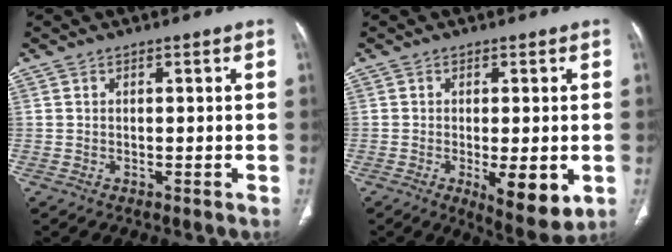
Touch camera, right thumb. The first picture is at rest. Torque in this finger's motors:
{"motor_torque": [0.46, 1.76, 0.46, 0.42, 0.17]}